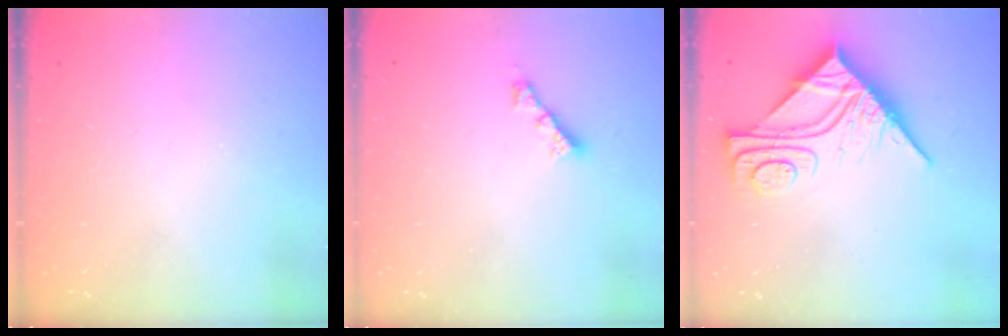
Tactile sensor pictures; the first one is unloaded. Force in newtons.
{"total": 3.4, "press": 3.3, "slide": 0.4}
{"total": 11.7, "press": 11.7, "slide": 1.1}